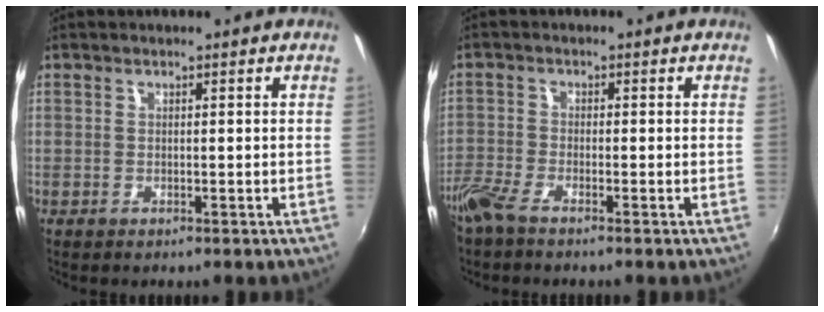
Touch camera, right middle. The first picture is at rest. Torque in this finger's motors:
{"motor_torque": [1.07, -1.07, 0.60, 0.14]}